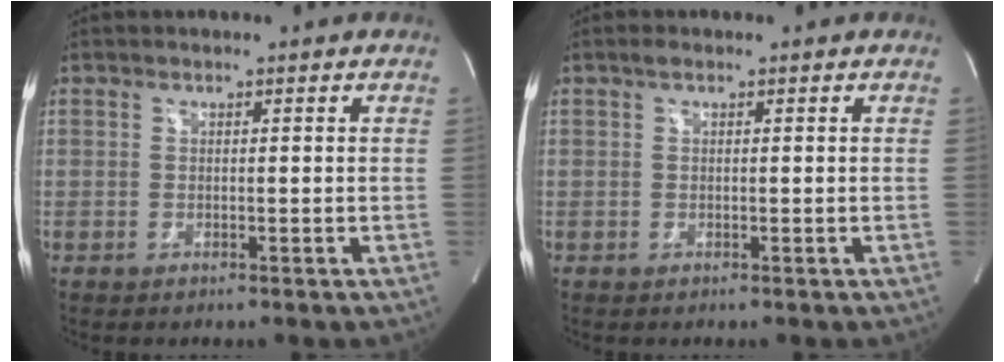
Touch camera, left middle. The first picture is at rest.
{"total": 0.8, "force": [0.5, 0.3, 0.6], "torque": [-0.013, 0.009, 0.006]}